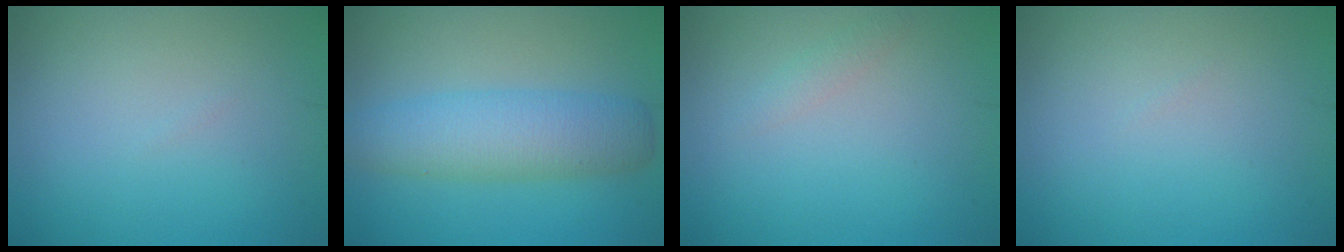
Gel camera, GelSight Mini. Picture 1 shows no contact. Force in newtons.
{"total": 5.6, "press": 5.6, "slide": 0.2}
{"total": 1.0, "press": 0.9, "slide": 0.1}
{"total": 0.0}